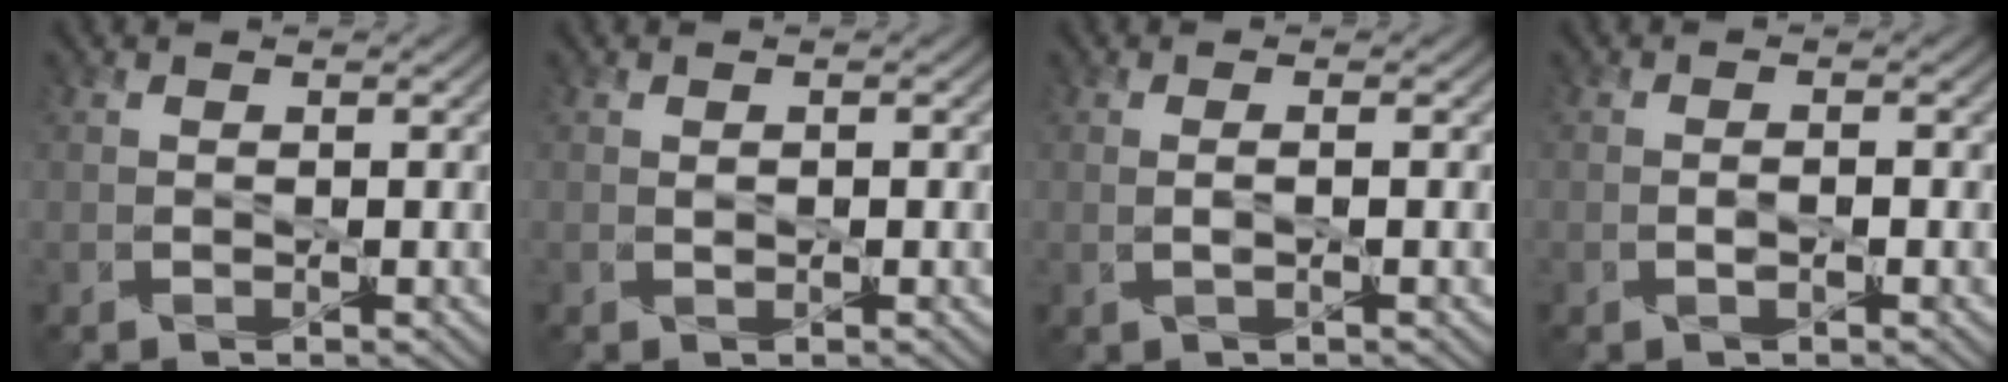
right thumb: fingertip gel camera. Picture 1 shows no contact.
{"total": 0.5, "force": [0.1, 0.3, 0.4], "torque": [-0.010, 0.001, 0.005]}
{"total": 1.2, "force": [-0.1, -0.2, 1.1], "torque": [-0.023, 0.001, 0.004]}
{"total": 1.2, "force": [-0.6, 0.1, 1.0], "torque": [-0.009, 0.002, -0.008]}